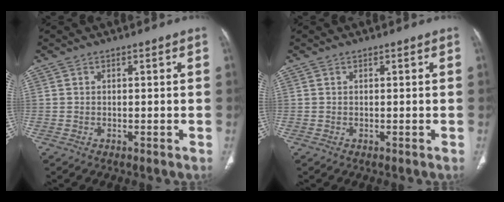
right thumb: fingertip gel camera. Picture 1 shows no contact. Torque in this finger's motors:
{"motor_torque": [0.00, 0.00, -0.06, -0.07, 0.03]}